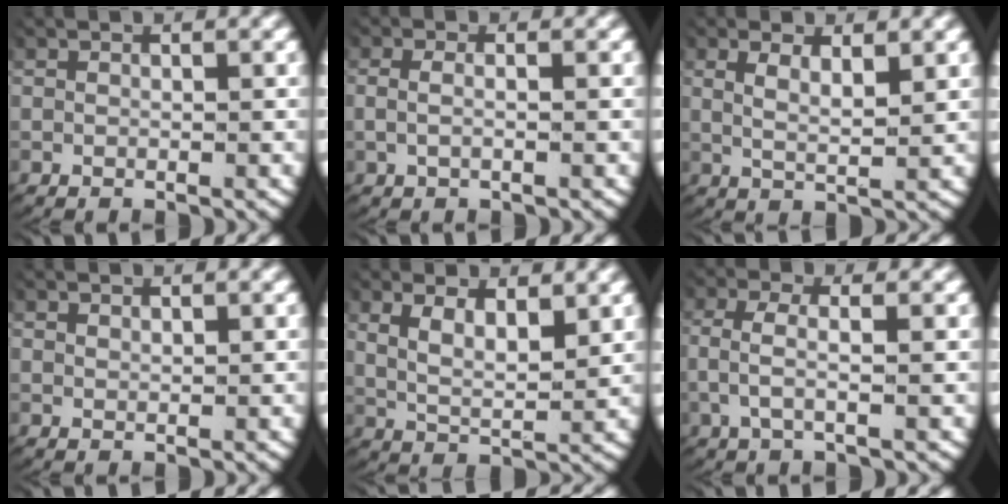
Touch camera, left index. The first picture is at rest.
{"total": 1.6, "force": [-0.2, 0.6, 1.5], "torque": [-0.043, -0.007, -0.002]}
{"total": 2.9, "force": [1.1, 1.1, 2.5], "torque": [-0.047, -0.010, 0.023]}
{"total": 0.6, "force": [0.6, -0.1, 0.1], "torque": [-0.003, -0.005, 0.016]}
{"total": 4.3, "force": [1.6, 2.5, 3.1], "torque": [-0.061, -0.010, 0.028]}
{"total": 3.6, "force": [0.4, 1.7, 3.1], "torque": [-0.078, 0.000, 0.003]}